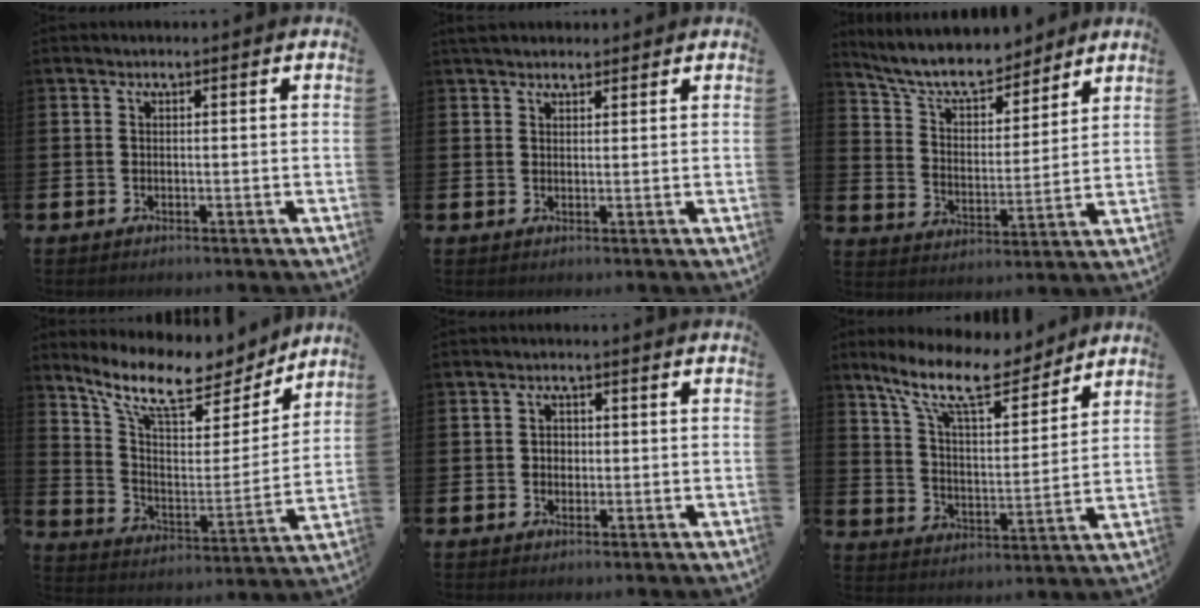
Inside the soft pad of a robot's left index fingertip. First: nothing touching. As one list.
[{"total": 2.5, "force": [2.3, 0.9, 0.5], "torque": [-0.005, -0.004, 0.040]}, {"total": 8.6, "force": [7.8, 2.4, 2.7], "torque": [-0.074, -0.053, 0.136]}, {"total": 11.0, "force": [9.2, 3.5, 4.9], "torque": [-0.123, -0.057, 0.157]}, {"total": 1.7, "force": [0.0, 1.5, 0.8], "torque": [0.000, 0.003, -0.006]}, {"total": 12.3, "force": [10.3, 3.2, 5.9], "torque": [-0.138, -0.054, 0.181]}]